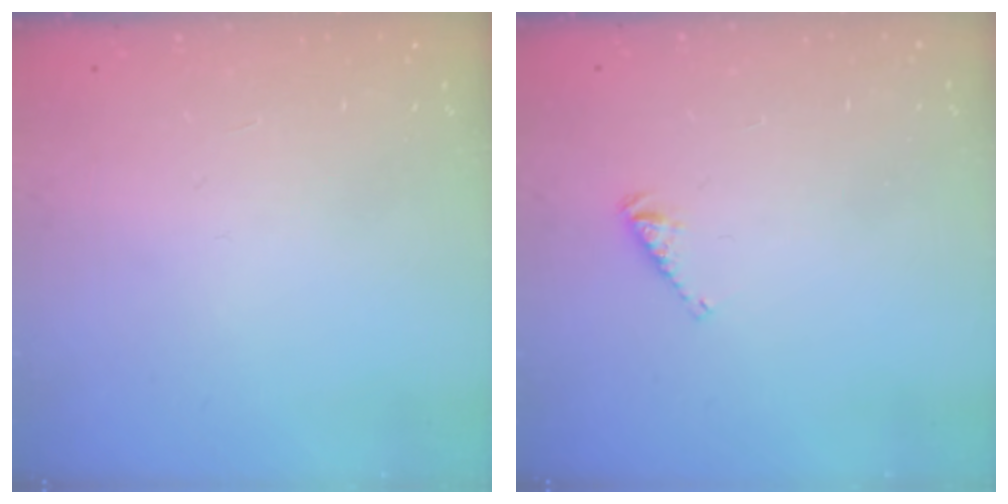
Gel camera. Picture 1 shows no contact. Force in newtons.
{"total": 3.5, "press": 3.4, "slide": 0.6}